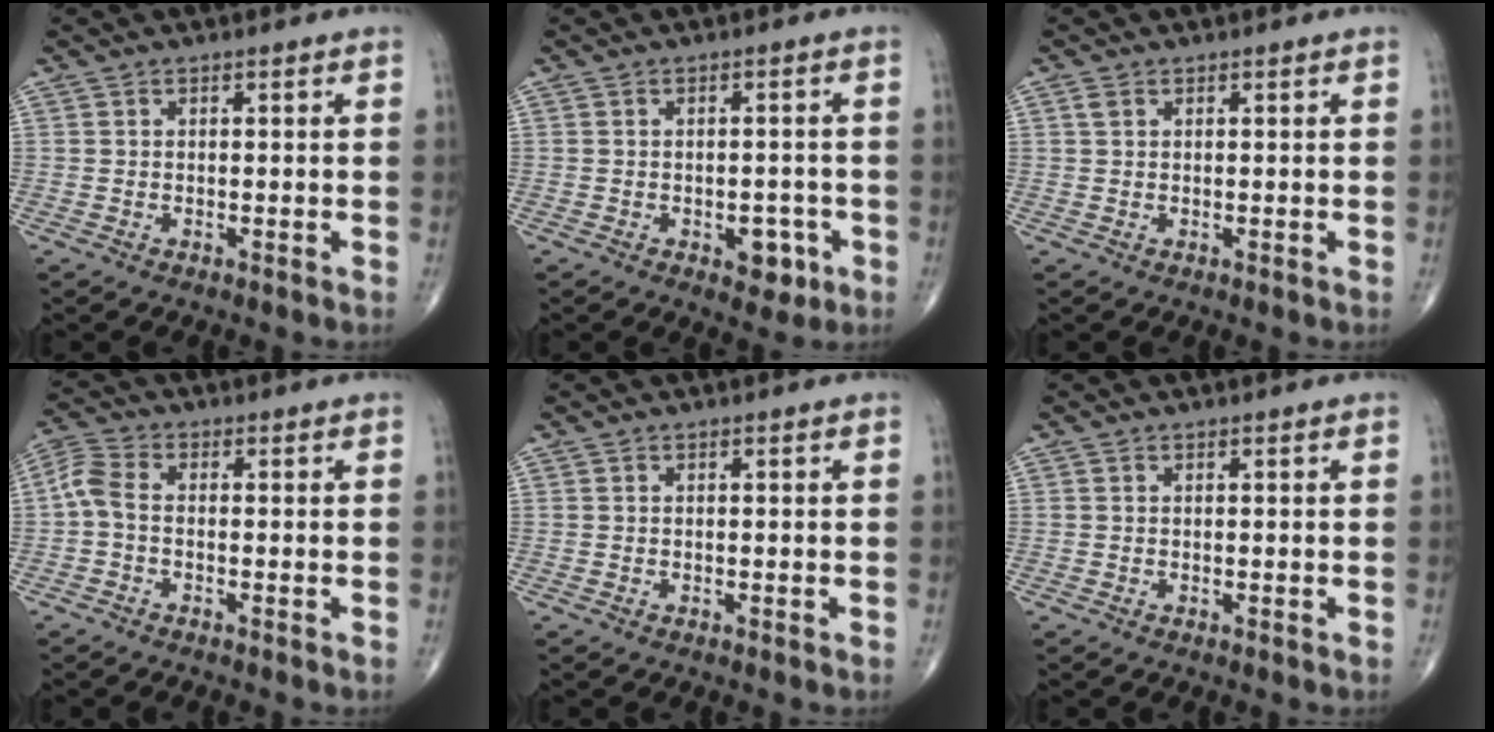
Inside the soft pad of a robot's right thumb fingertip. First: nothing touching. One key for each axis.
{"total": 4.8, "fx": -2.0, "fy": 2.8, "fz": 3.4, "tx": -0.020, "ty": 0.007, "tz": -0.021}
{"total": 1.1, "fx": 0.5, "fy": 0.7, "fz": 0.6, "tx": -0.013, "ty": 0.005, "tz": 0.010}
{"total": 4.7, "fx": -0.8, "fy": 2.6, "fz": 3.8, "tx": -0.091, "ty": 0.015, "tz": -0.028}
{"total": 0.0}
{"total": 0.0}